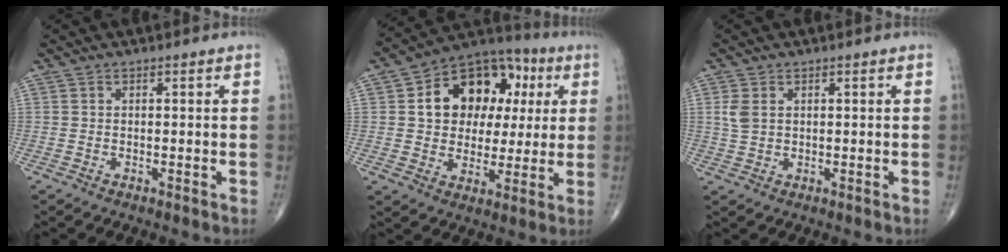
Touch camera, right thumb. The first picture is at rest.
{"total": 17.6, "force": [4.2, 12.7, 11.5], "torque": [-0.125, 0.019, 0.062]}
{"total": 2.9, "force": [0.9, 1.9, 2.1], "torque": [-0.050, 0.002, 0.021]}